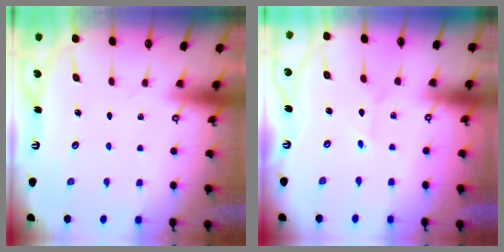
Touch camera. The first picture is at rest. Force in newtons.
{"total": 1.6, "press": 1.6, "slide": 0.2}